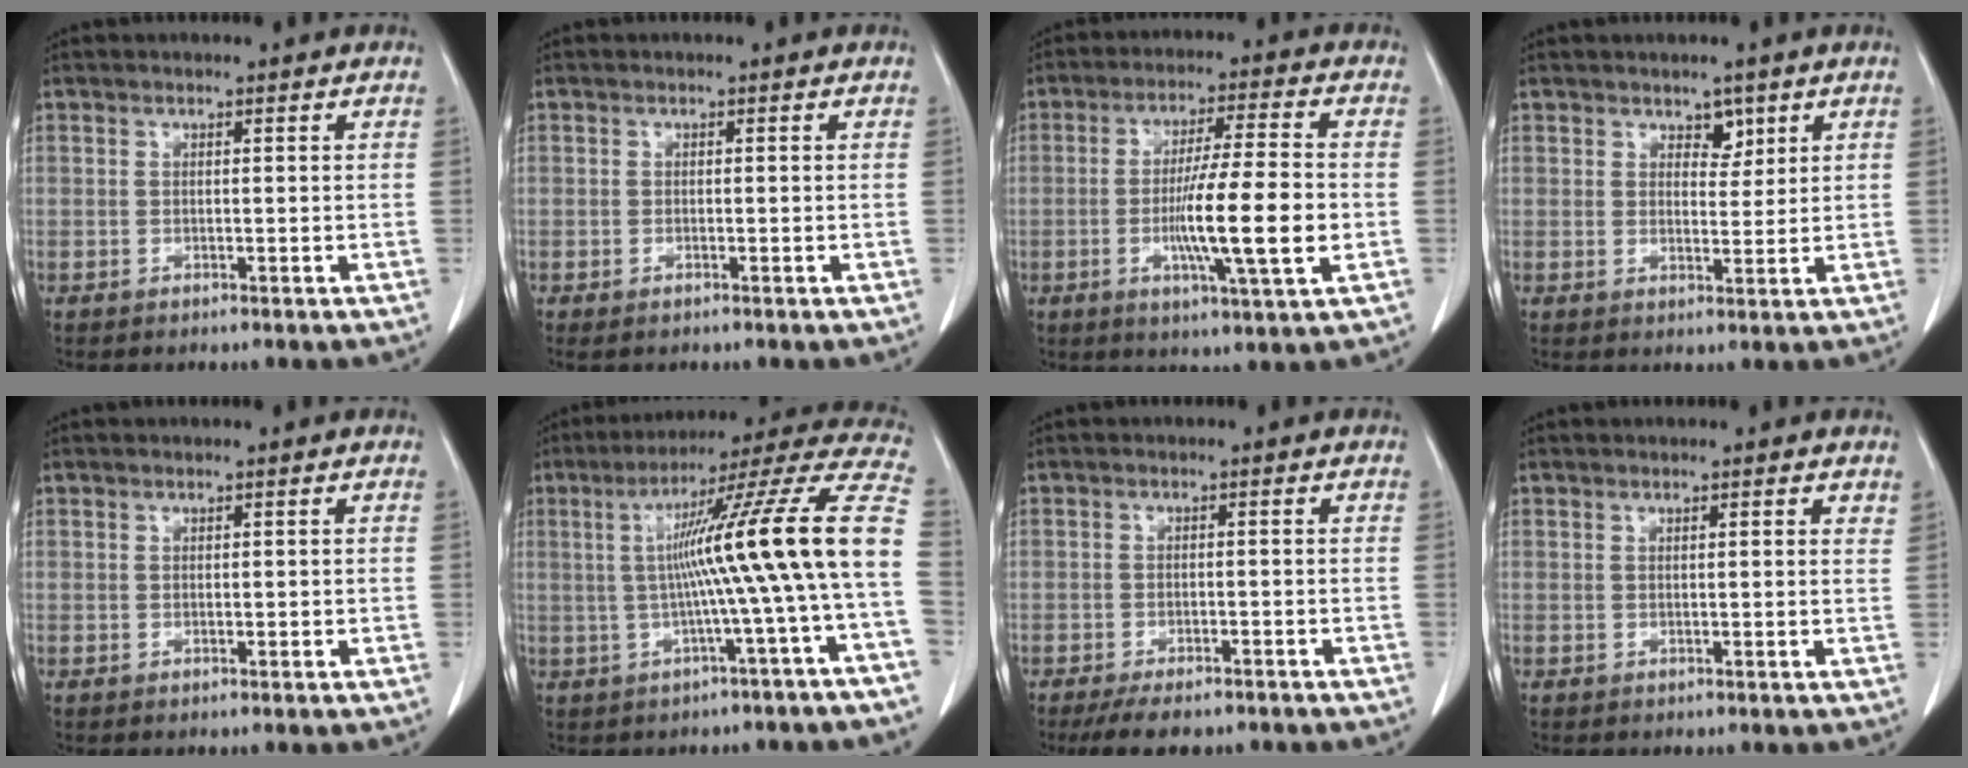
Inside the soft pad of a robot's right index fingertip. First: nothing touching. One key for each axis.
{"total": 0.6, "fx": -0.5, "fy": 0.2, "fz": 0.4, "tx": -0.009, "ty": -0.002, "tz": -0.005}
{"total": 12.4, "fx": -2.4, "fy": 0.1, "fz": 12.1, "tx": -0.205, "ty": -0.010, "tz": -0.045}
{"total": 2.9, "fx": 1.9, "fy": 1.7, "fz": 1.4, "tx": -0.014, "ty": -0.001, "tz": 0.032}
{"total": 0.6, "fx": 0.1, "fy": 0.4, "fz": 0.4, "tx": -0.004, "ty": 0.000, "tz": 0.003}
{"total": 17.8, "fx": -0.6, "fy": -2.0, "fz": 17.7, "tx": -0.240, "ty": 0.030, "tz": -0.018}
{"total": 5.5, "fx": -4.4, "fy": 2.2, "fz": 2.4, "tx": -0.031, "ty": -0.005, "tz": -0.065}
{"total": 1.8, "fx": 1.4, "fy": 0.3, "fz": 1.1, "tx": -0.014, "ty": 0.001, "tz": 0.016}